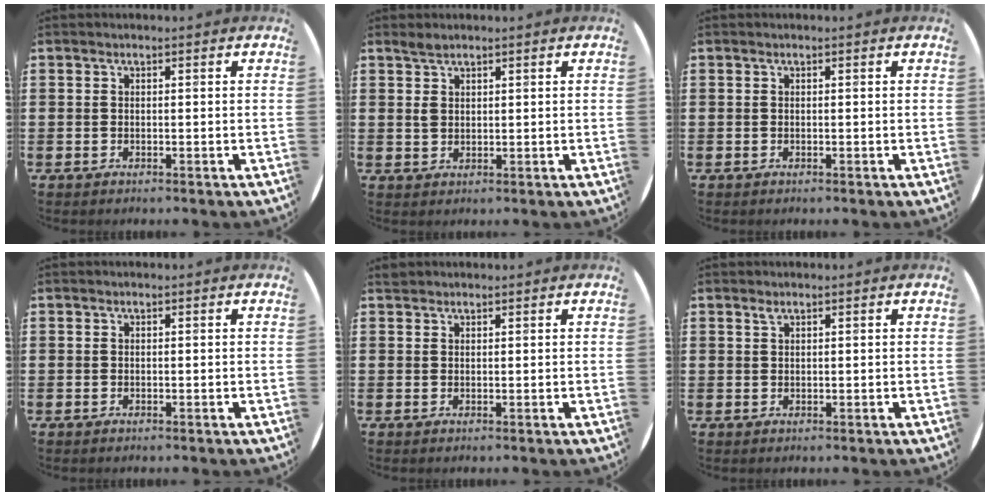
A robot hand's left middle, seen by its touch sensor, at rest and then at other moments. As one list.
[{"total": 2.3, "force": [1.5, 1.4, 1.1], "torque": [-0.016, 0.003, 0.026]}, {"total": 0.0}, {"total": 0.0}, {"total": 0.8, "force": [0.7, 0.2, -0.1], "torque": [0.002, 0.003, 0.015]}, {"total": 0.9, "force": [0.8, 0.4, 0.0], "torque": [0.006, -0.001, 0.013]}]